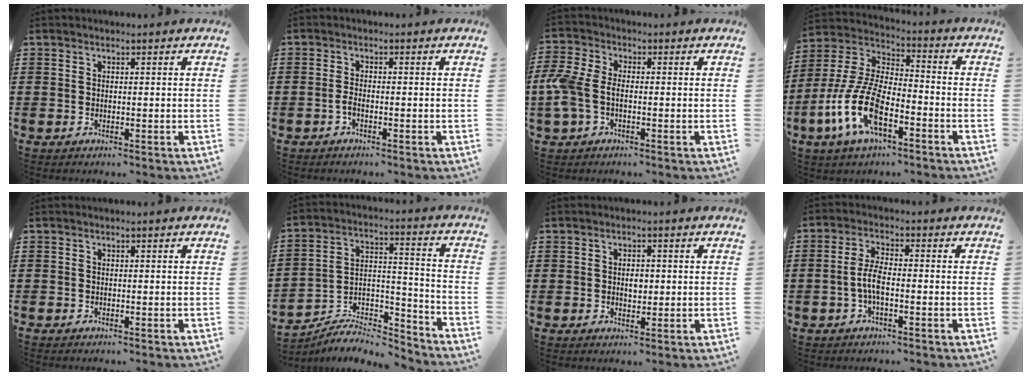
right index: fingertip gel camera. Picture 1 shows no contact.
{"total": 1.4, "force": [-0.7, 0.3, 1.1], "torque": [-0.030, -0.004, -0.015]}
{"total": 4.9, "force": [-1.2, 2.9, 3.8], "torque": [-0.110, -0.006, -0.033]}
{"total": 12.0, "force": [-5.8, 4.8, 9.4], "torque": [-0.245, -0.012, -0.121]}
{"total": 0.0}
{"total": 6.6, "force": [-6.1, 2.0, 1.6], "torque": [-0.023, 0.012, -0.118]}
{"total": 1.9, "force": [0.1, 1.1, 1.5], "torque": [-0.021, 0.003, 0.000]}
{"total": 4.4, "force": [-1.0, 1.6, 4.0], "torque": [-0.092, 0.001, -0.025]}